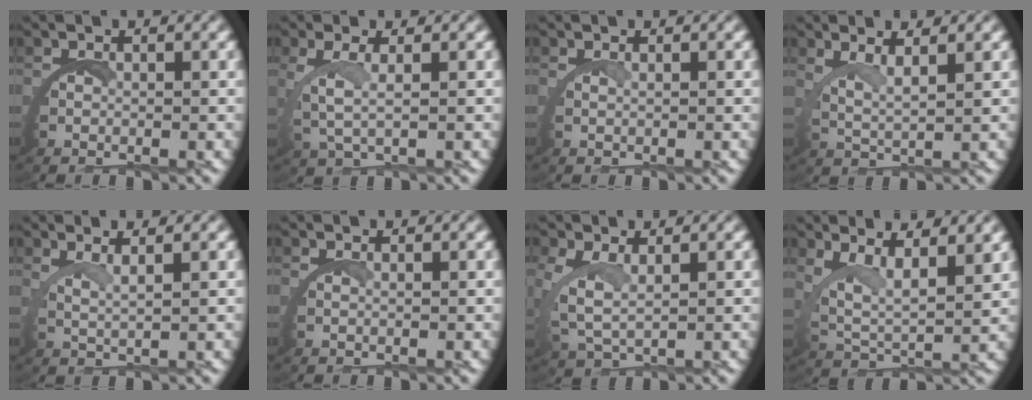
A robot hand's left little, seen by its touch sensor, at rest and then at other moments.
{"total": 2.8, "force": [1.3, 0.4, 2.4], "torque": [-0.068, -0.004, 0.032]}
{"total": 1.0, "force": [0.7, -0.6, 0.3], "torque": [-0.011, 0.003, 0.012]}
{"total": 3.3, "force": [2.5, 0.1, 2.1], "torque": [-0.050, -0.003, 0.047]}
{"total": 2.5, "force": [2.0, -0.6, 1.4], "torque": [-0.037, -0.001, 0.041]}
{"total": 0.6, "force": [0.5, -0.3, 0.3], "torque": [-0.009, 0.005, 0.006]}
{"total": 3.1, "force": [1.5, 1.5, 2.3], "torque": [-0.076, -0.014, 0.040]}
{"total": 6.1, "force": [3.2, 3.1, 4.2], "torque": [-0.096, -0.008, 0.051]}